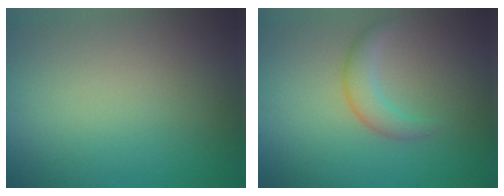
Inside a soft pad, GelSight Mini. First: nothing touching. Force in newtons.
{"total": 2.4, "press": 2.4, "slide": 0.1}